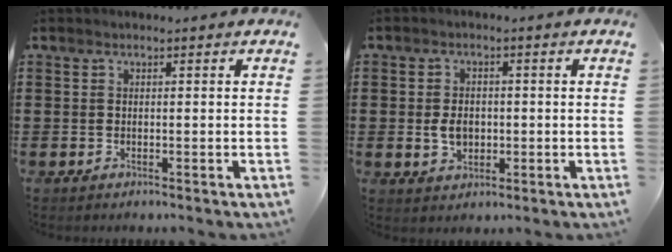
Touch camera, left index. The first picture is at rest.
{"total": 3.6, "force": [-0.4, 2.6, 2.5], "torque": [-0.044, 0.002, -0.011]}